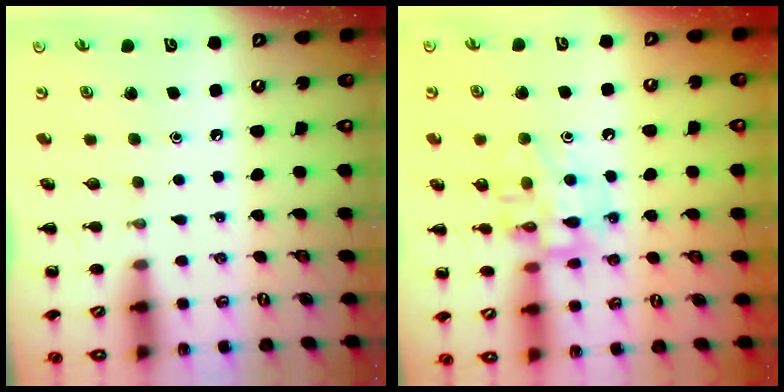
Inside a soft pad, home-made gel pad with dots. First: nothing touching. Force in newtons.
{"total": 12.8, "press": 12.7, "slide": 1.5}